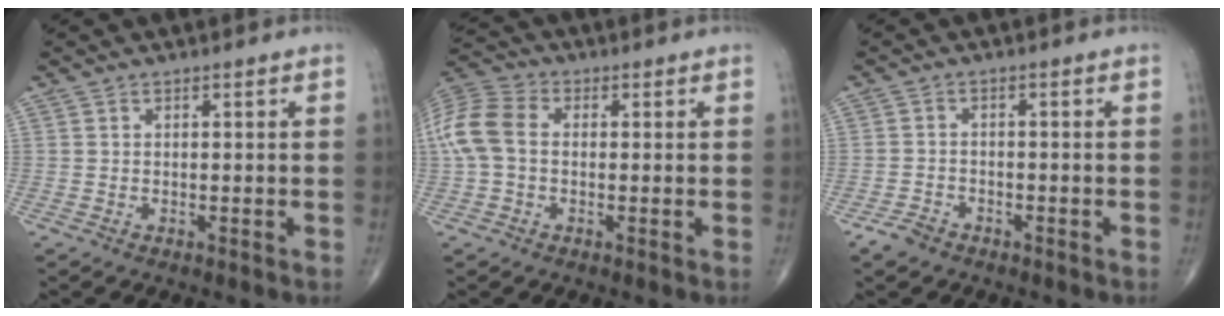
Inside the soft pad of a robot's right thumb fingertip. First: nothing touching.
{"total": 10.5, "force": [0.3, 7.5, 7.4], "torque": [-0.166, 0.029, 0.000]}
{"total": 3.0, "force": [-2.2, 1.8, 1.0], "torque": [-0.020, 0.010, -0.037]}